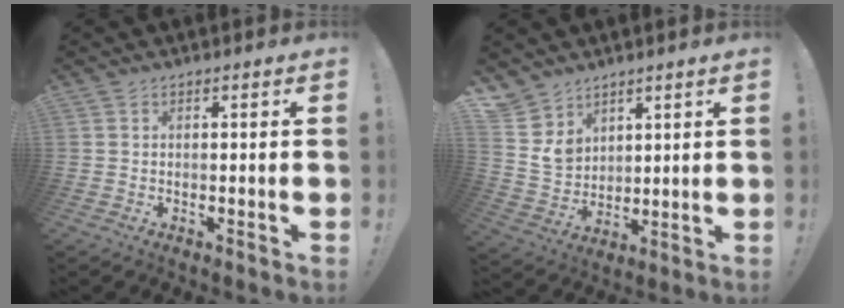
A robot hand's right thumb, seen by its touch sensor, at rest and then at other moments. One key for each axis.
{"total": 8.1, "fx": 4.9, "fy": 6.4, "fz": 0.7, "tx": -0.020, "ty": -0.048, "tz": 0.103}